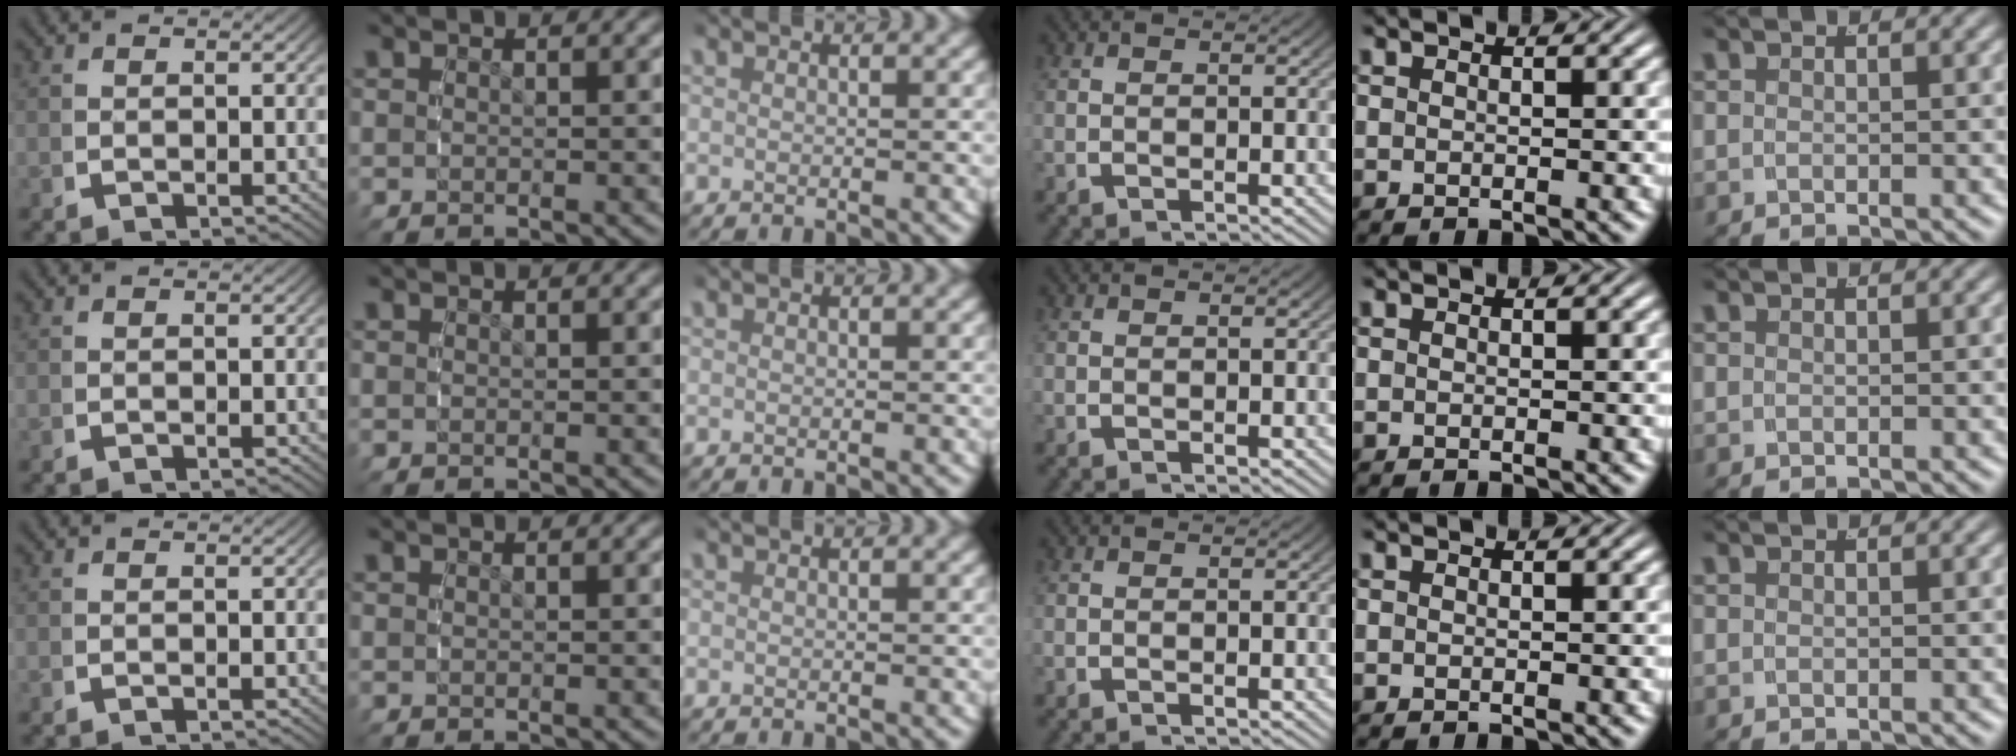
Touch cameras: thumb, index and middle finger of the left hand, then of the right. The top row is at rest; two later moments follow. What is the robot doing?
{"motion": "reach", "object": "hoodie"}